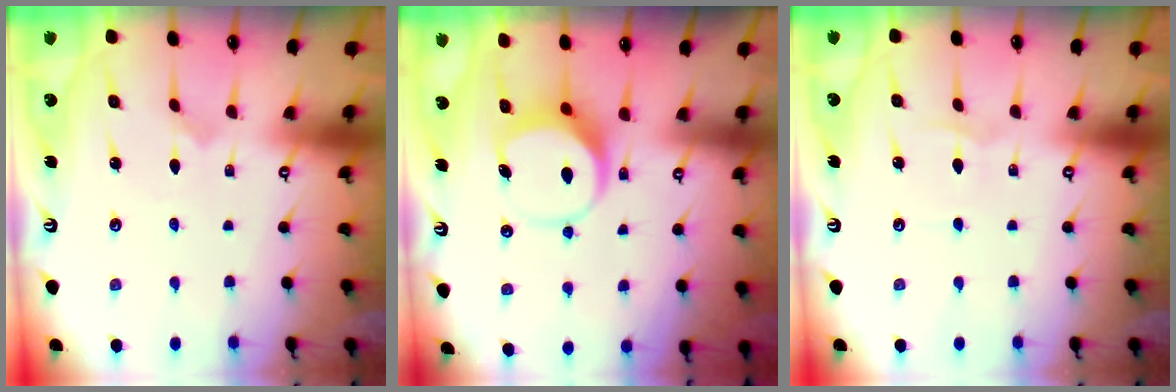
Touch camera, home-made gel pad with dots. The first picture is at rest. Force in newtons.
{"total": 7.2, "press": 7.2, "slide": 0.9}
{"total": 2.1, "press": 2.1, "slide": 0.2}